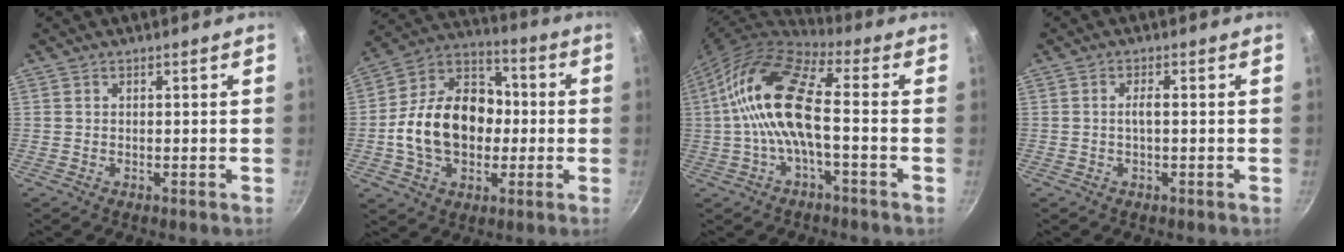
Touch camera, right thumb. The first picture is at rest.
{"total": 19.3, "force": [-1.5, 14.2, 12.9], "torque": [-0.185, 0.042, -0.038]}
{"total": 14.8, "force": [-1.0, 5.5, 13.7], "torque": [-0.272, 0.036, -0.035]}
{"total": 1.8, "force": [-0.1, 0.5, 1.7], "torque": [-0.036, 0.007, -0.003]}